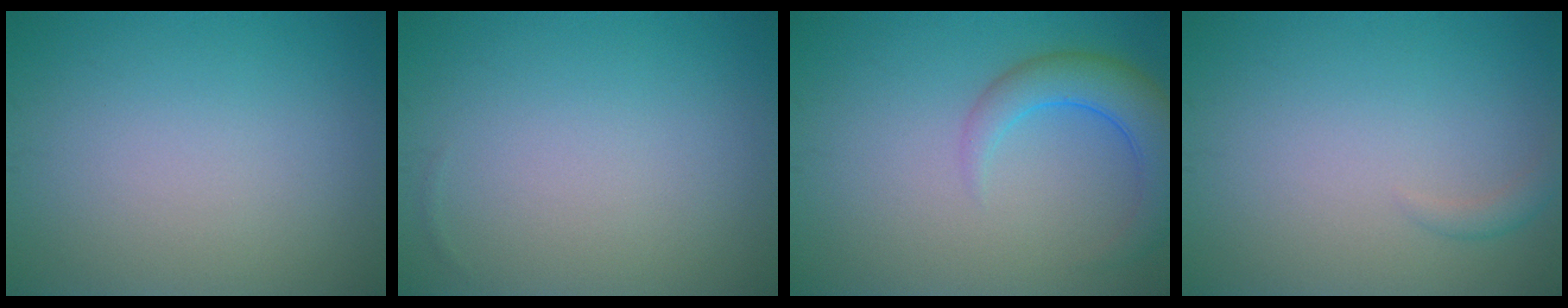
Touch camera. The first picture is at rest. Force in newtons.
{"total": 0.0}
{"total": 4.6, "press": 4.6, "slide": 0.4}
{"total": 0.9, "press": 0.9, "slide": 0.1}